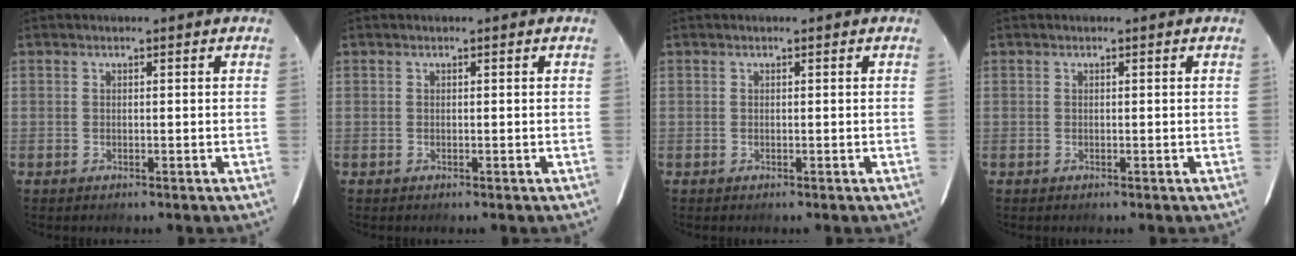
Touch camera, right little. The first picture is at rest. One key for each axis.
{"total": 0.0}
{"total": 0.0}
{"total": 0.0}